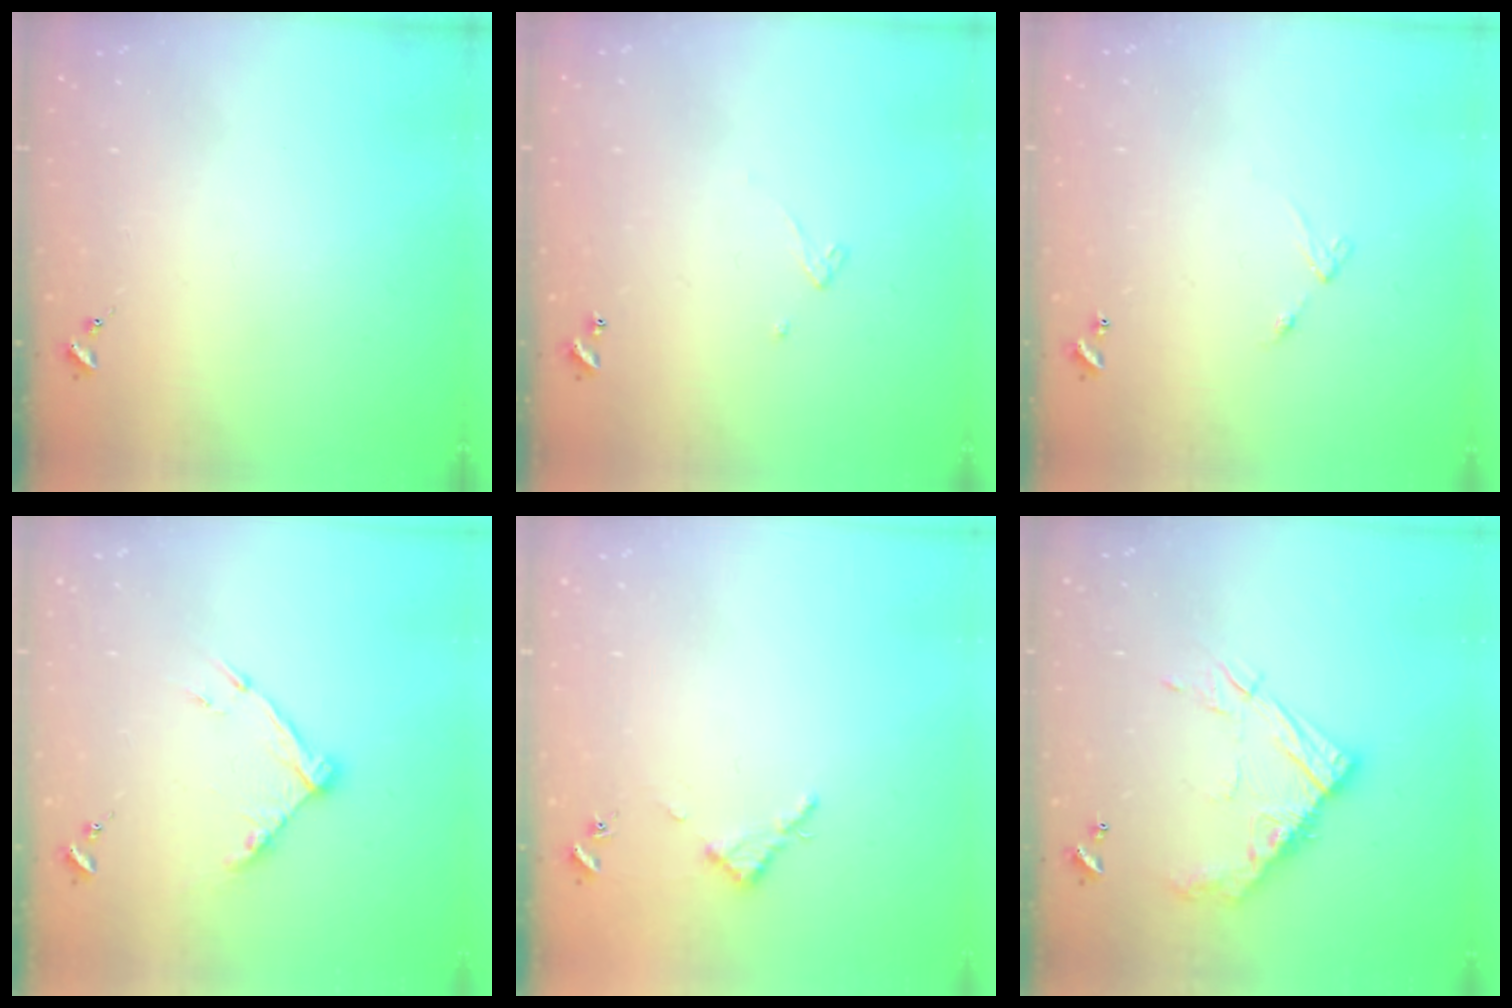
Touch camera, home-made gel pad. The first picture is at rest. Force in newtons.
{"total": 3.4, "press": 3.4, "slide": 0.1}
{"total": 4.6, "press": 4.6, "slide": 0.5}
{"total": 10.4, "press": 10.4, "slide": 0.8}
{"total": 2.8, "press": 2.8, "slide": 0.3}
{"total": 12.5, "press": 12.5, "slide": 1.0}